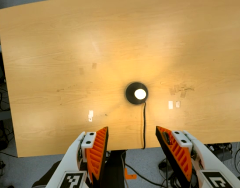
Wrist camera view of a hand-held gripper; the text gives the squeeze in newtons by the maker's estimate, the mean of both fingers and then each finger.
{"total": 0.0}